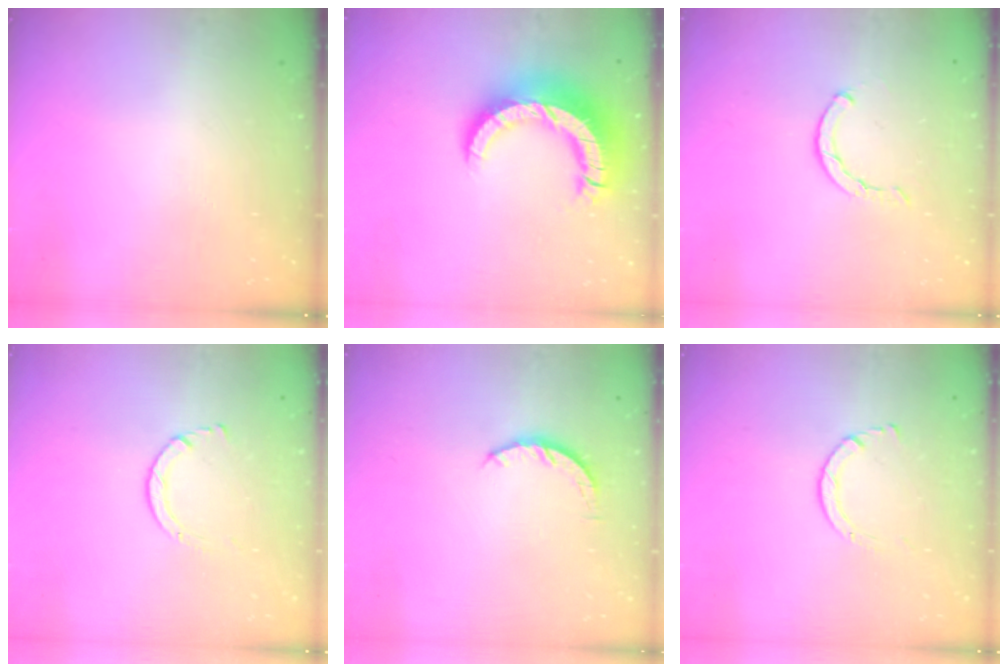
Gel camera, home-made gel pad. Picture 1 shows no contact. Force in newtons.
{"total": 14.4, "press": 14.3, "slide": 1.7}
{"total": 1.7, "press": 1.6, "slide": 0.3}
{"total": 2.9, "press": 2.9, "slide": 0.2}
{"total": 4.3, "press": 4.3, "slide": 0.5}
{"total": 2.9, "press": 2.9, "slide": 0.2}